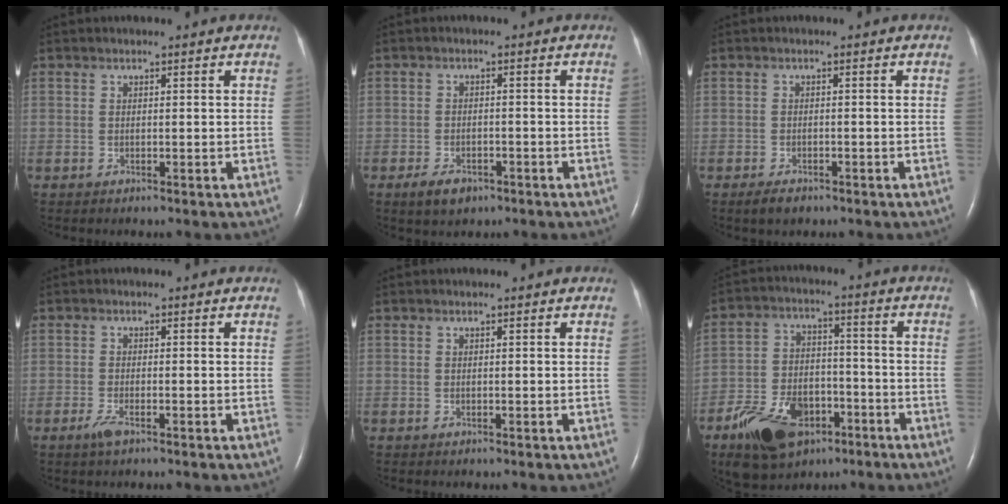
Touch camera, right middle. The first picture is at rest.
{"total": 3.9, "force": [-2.5, 2.1, 2.2], "torque": [-0.047, -0.003, -0.034]}
{"total": 2.4, "force": [-1.7, 1.1, 1.3], "torque": [-0.032, -0.003, -0.024]}
{"total": 2.0, "force": [-1.3, 0.4, 1.5], "torque": [-0.040, -0.004, -0.027]}
{"total": 0.0}
{"total": 14.8, "force": [-8.5, 8.6, 8.5], "torque": [-0.157, 0.005, -0.136]}